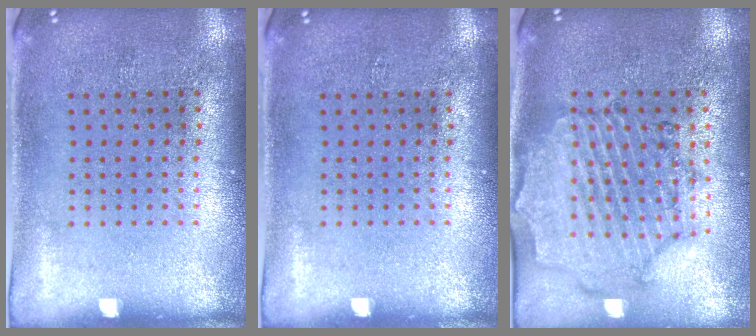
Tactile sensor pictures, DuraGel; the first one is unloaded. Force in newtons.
{"total": 0.0}
{"total": 1.6, "press": 1.6, "slide": 0.3}